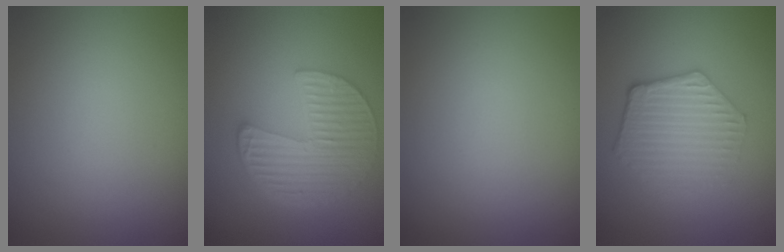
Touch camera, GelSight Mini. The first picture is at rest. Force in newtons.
{"total": 5.8, "press": 4.2, "slide": 3.9}
{"total": 0.0}
{"total": 3.5, "press": 3.0, "slide": 1.7}